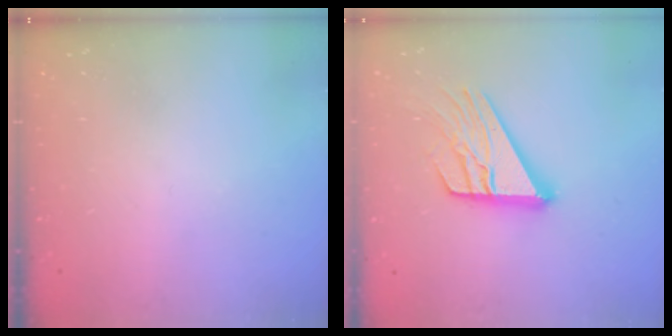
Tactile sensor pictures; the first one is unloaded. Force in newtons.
{"total": 16.3, "press": 16.2, "slide": 1.6}